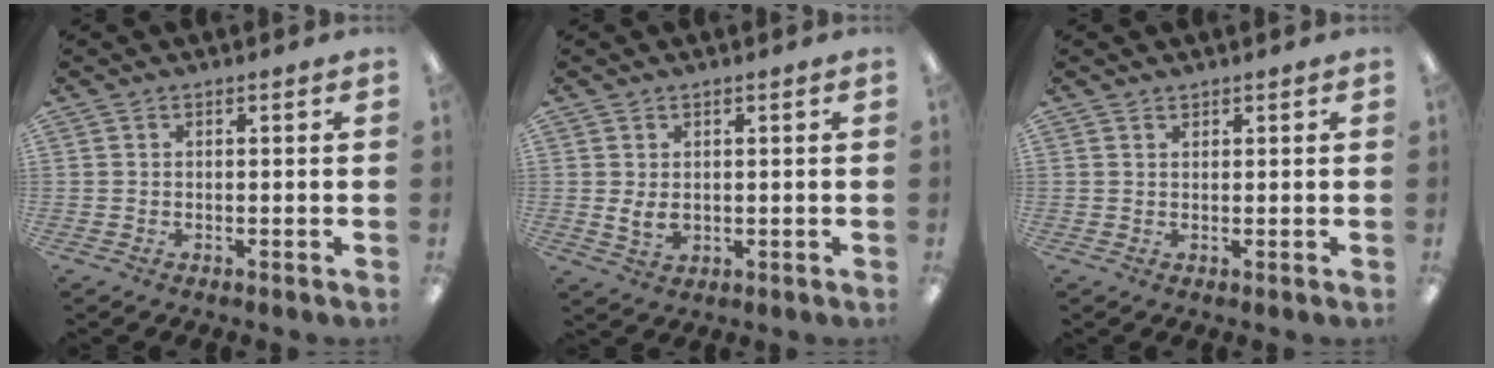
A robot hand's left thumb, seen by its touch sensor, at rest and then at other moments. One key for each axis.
{"total": 3.6, "fx": 0.3, "fy": 2.3, "fz": 2.7, "tx": -0.050, "ty": -0.004, "tz": 0.004}
{"total": 0.9, "fx": 0.9, "fy": 0.3, "fz": 0.0, "tx": 0.000, "ty": 0.000, "tz": 0.016}